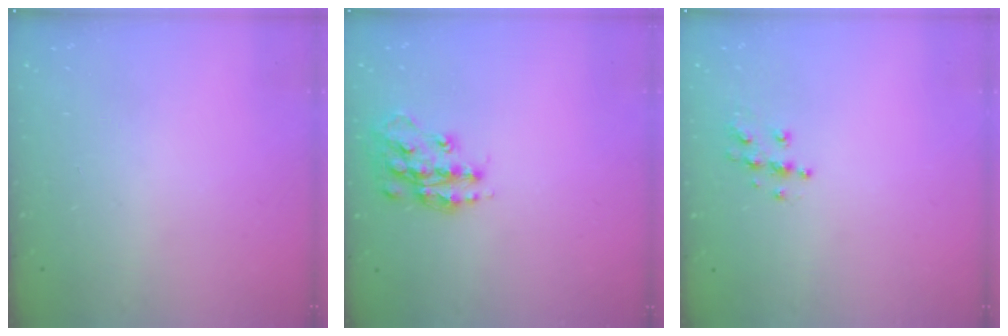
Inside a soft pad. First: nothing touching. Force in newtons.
{"total": 14.6, "press": 14.6, "slide": 0.8}
{"total": 6.4, "press": 6.4, "slide": 0.2}